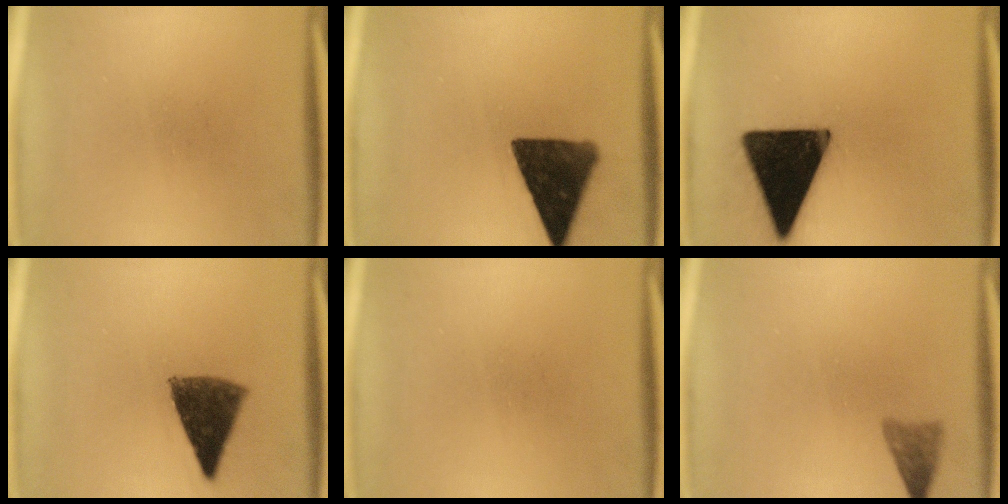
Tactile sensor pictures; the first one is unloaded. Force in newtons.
{"total": 13.2}
{"total": 20.0}
{"total": 9.4}
{"total": 0.0}
{"total": 2.4}